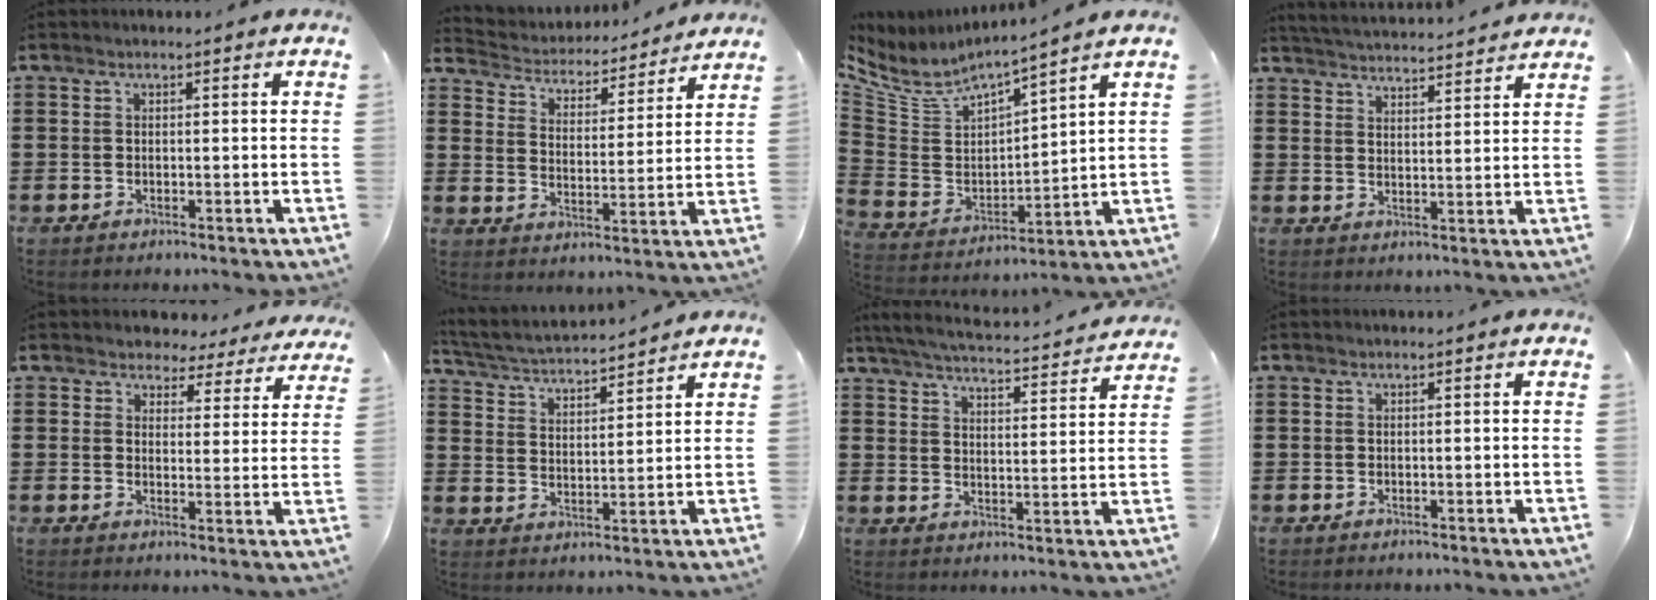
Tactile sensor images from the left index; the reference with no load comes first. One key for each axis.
{"total": 3.9, "fx": 3.9, "fy": 0.4, "fz": 0.0, "tx": -0.024, "ty": -0.032, "tz": 0.060}
{"total": 4.8, "fx": 4.1, "fy": 1.6, "fz": 1.9, "tx": -0.065, "ty": -0.030, "tz": 0.065}
{"total": 3.8, "fx": 3.8, "fy": -0.6, "fz": 0.2, "tx": -0.019, "ty": -0.026, "tz": 0.065}
{"total": 4.0, "fx": 3.8, "fy": 1.1, "fz": 0.3, "tx": -0.020, "ty": -0.021, "tz": 0.065}
{"total": 3.7, "fx": 3.6, "fy": 0.0, "fz": 0.9, "tx": -0.037, "ty": -0.024, "tz": 0.059}
{"total": 4.7, "fx": 4.5, "fy": -0.5, "fz": 1.4, "tx": -0.051, "ty": -0.038, "tz": 0.072}
{"total": 0.0}